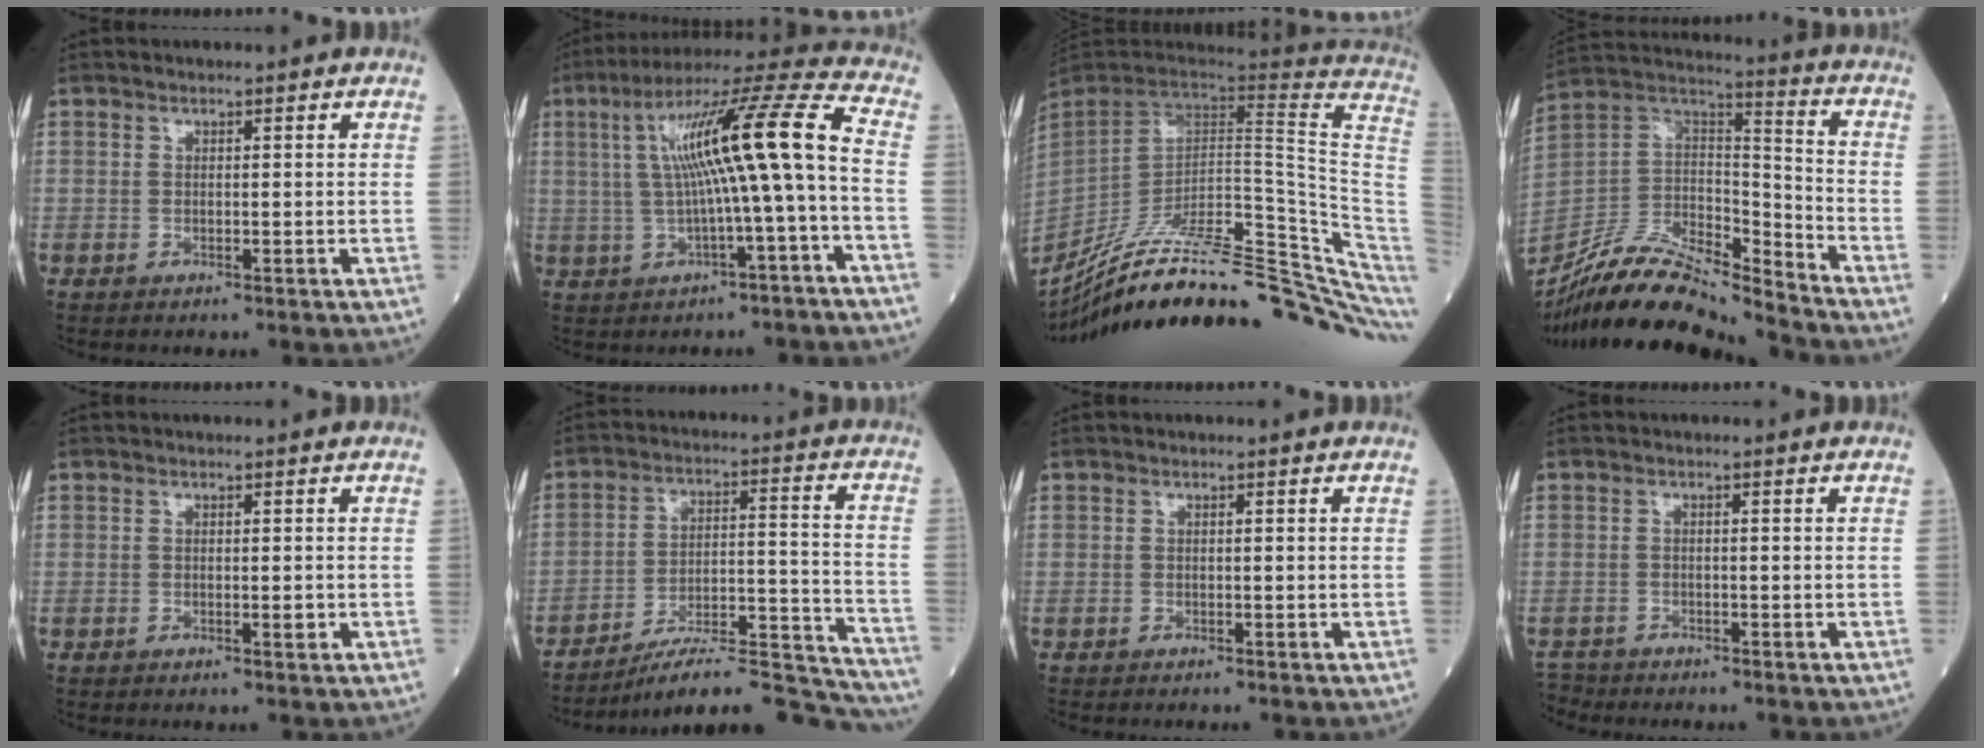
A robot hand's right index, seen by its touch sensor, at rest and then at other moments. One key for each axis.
{"total": 15.0, "fx": 0.3, "fy": -0.1, "fz": 15.0, "tx": -0.247, "ty": 0.036, "tz": 0.004}
{"total": 36.0, "fx": -29.0, "fy": 4.9, "fz": 20.8, "tx": -0.222, "ty": -0.028, "tz": -0.408}
{"total": 18.5, "fx": -16.9, "fy": 2.0, "fz": 7.4, "tx": -0.141, "ty": 0.027, "tz": -0.313}
{"total": 0.9, "fx": -0.2, "fy": 0.2, "fz": 0.9, "tx": -0.011, "ty": -0.001, "tz": -0.001}
{"total": 18.7, "fx": -17.9, "fy": 0.9, "fz": 5.2, "tx": -0.053, "ty": 0.036, "tz": -0.267}
{"total": 0.6, "fx": -0.5, "fy": 0.2, "fz": 0.0, "tx": -0.002, "ty": 0.002, "tz": -0.013}
{"total": 3.5, "fx": -3.4, "fy": 0.8, "fz": -0.5, "tx": 0.009, "ty": -0.011, "tz": -0.063}